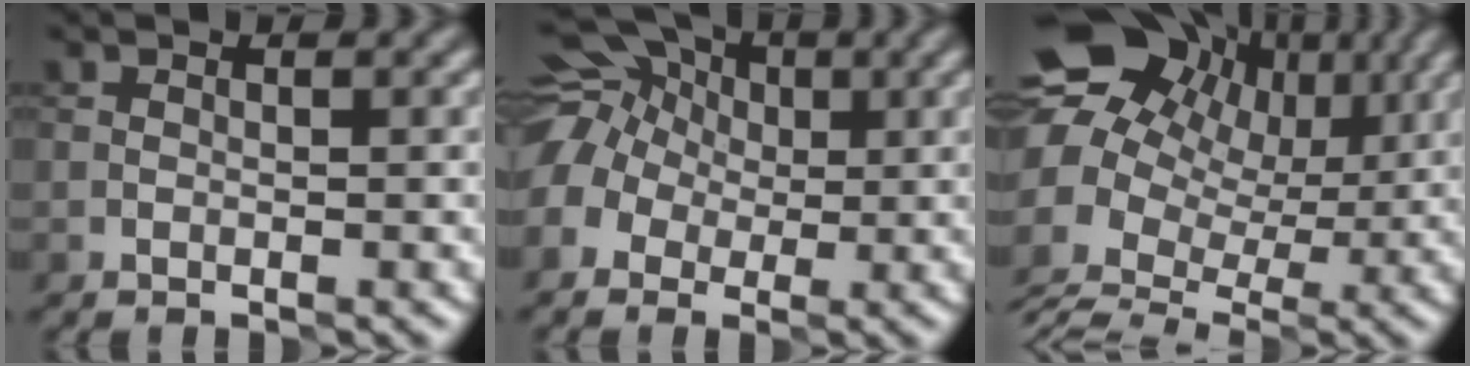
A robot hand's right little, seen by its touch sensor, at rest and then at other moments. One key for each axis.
{"total": 13.7, "fx": 2.0, "fy": 12.0, "fz": 6.4, "tx": -0.146, "ty": 0.039, "tz": -0.015}
{"total": 15.1, "fx": 2.5, "fy": 12.2, "fz": 8.5, "tx": -0.175, "ty": 0.016, "tz": 0.041}